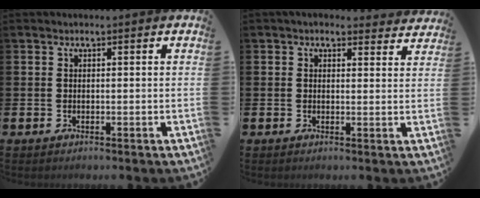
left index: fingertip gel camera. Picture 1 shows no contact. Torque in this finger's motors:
{"motor_torque": [1.12, -1.02, 0.35, 0.04]}